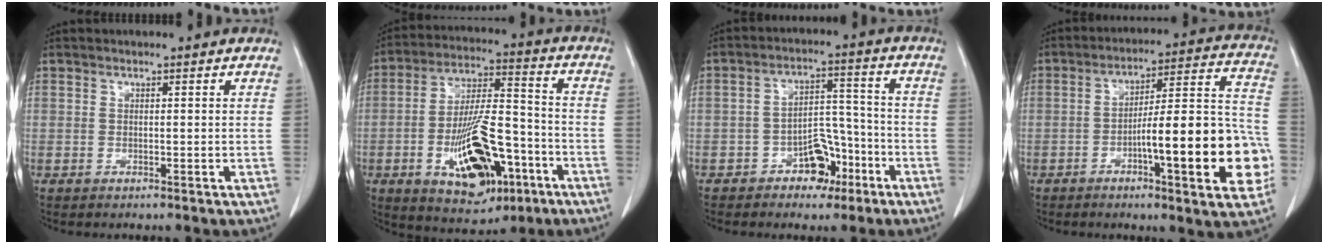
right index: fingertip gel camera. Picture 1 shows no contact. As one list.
[{"total": 17.3, "force": [-6.5, 6.8, 14.5], "torque": [-0.255, 0.007, -0.092]}, {"total": 7.1, "force": [-4.0, 4.3, 4.0], "torque": [-0.063, 0.027, -0.060]}, {"total": 19.2, "force": [-5.3, 3.0, 18.2], "torque": [-0.204, 0.031, -0.066]}]